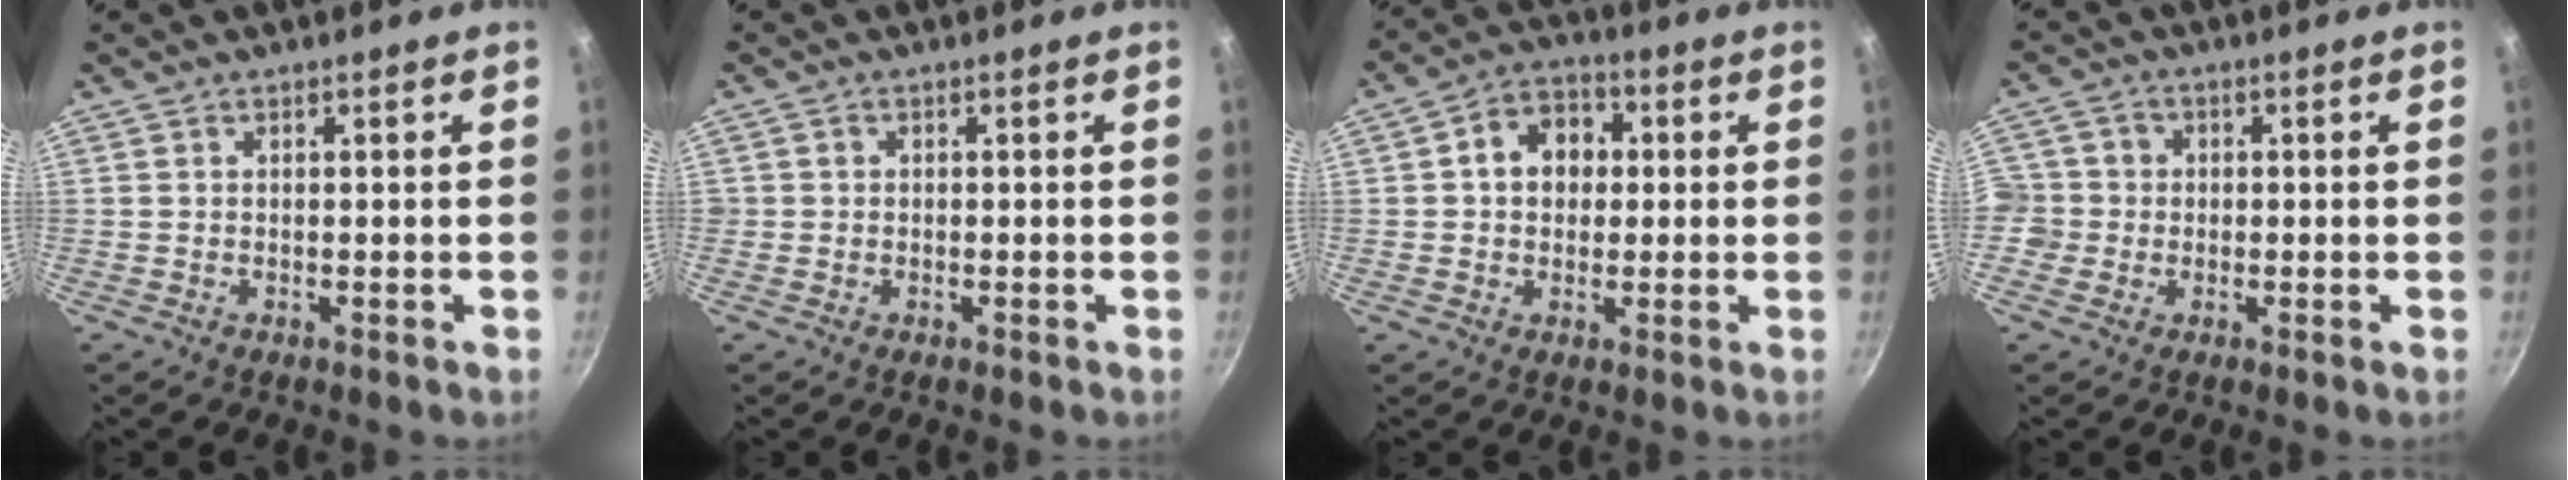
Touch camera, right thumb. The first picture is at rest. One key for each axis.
{"total": 0.7, "fx": 0.0, "fy": 0.7, "fz": 0.0, "tx": 0.004, "ty": 0.003, "tz": -0.001}
{"total": 8.5, "fx": 1.2, "fy": 6.8, "fz": 5.0, "tx": -0.041, "ty": 0.014, "tz": 0.006}
{"total": 5.2, "fx": -0.6, "fy": 5.0, "fz": 1.2, "tx": 0.006, "ty": 0.010, "tz": -0.020}